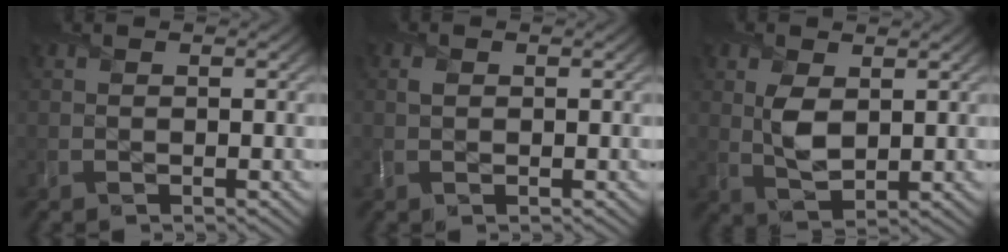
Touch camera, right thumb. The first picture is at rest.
{"total": 0.8, "force": [0.1, 0.7, 0.4], "torque": [-0.011, -0.001, 0.001]}
{"total": 4.1, "force": [0.9, 2.5, 3.2], "torque": [-0.071, -0.006, 0.021]}